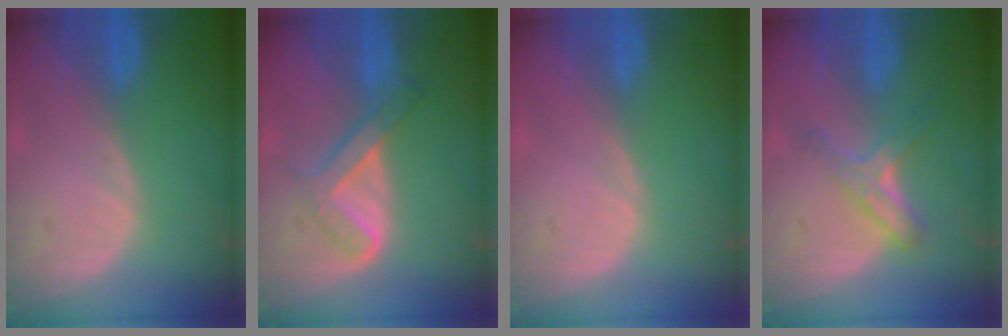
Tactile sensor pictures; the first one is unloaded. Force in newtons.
{"total": 5.3, "press": 5.1, "slide": 1.5}
{"total": 0.6, "press": 0.2, "slide": 0.5}
{"total": 5.4, "press": 4.8, "slide": 2.6}